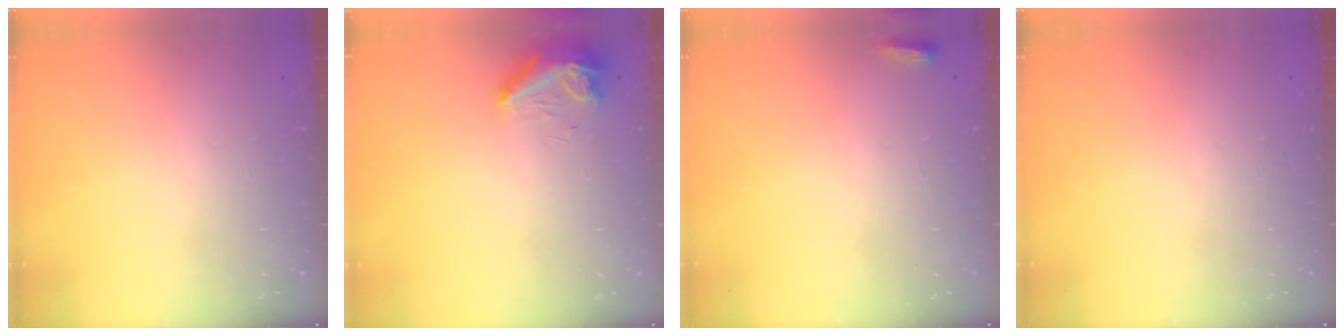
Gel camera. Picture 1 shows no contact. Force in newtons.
{"total": 8.5, "press": 8.2, "slide": 2.1}
{"total": 2.5, "press": 2.3, "slide": 1.0}
{"total": 0.0}